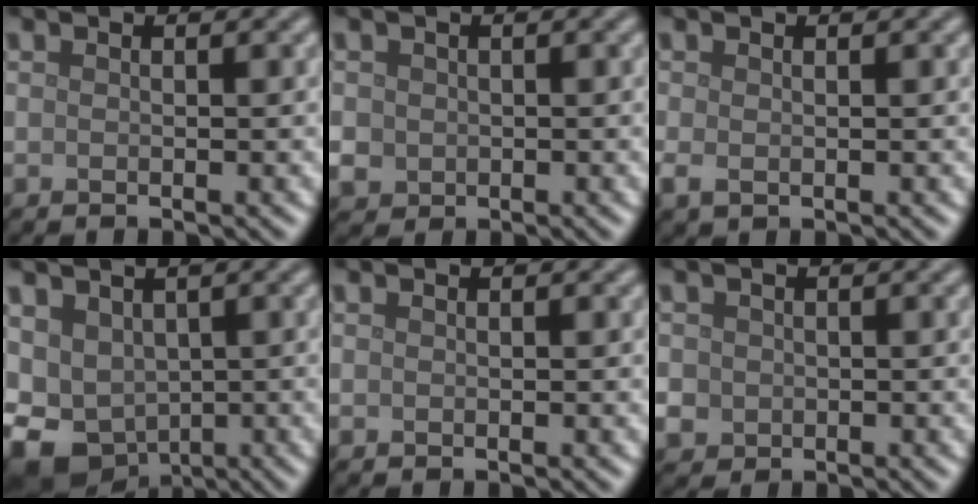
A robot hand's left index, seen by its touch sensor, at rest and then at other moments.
{"total": 2.2, "force": [0.0, 2.1, 0.7], "torque": [-0.017, -0.005, 0.000]}
{"total": 1.3, "force": [-0.2, 0.9, 1.0], "torque": [-0.025, -0.006, -0.003]}
{"total": 8.5, "force": [-2.2, 6.7, 4.8], "torque": [-0.089, -0.027, -0.020]}
{"total": 0.0}
{"total": 3.0, "force": [-0.3, 2.8, 1.0], "torque": [-0.020, -0.002, -0.003]}